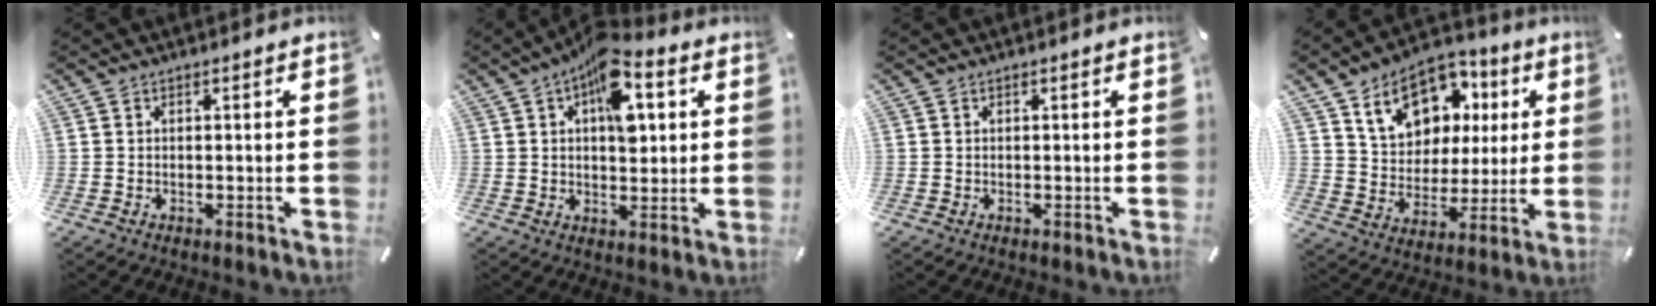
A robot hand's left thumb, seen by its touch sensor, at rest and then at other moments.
{"total": 12.2, "force": [4.7, 6.6, 9.2], "torque": [-0.118, -0.018, 0.076]}
{"total": 0.0}
{"total": 13.9, "force": [7.1, 10.7, 5.4], "torque": [-0.097, -0.032, 0.136]}